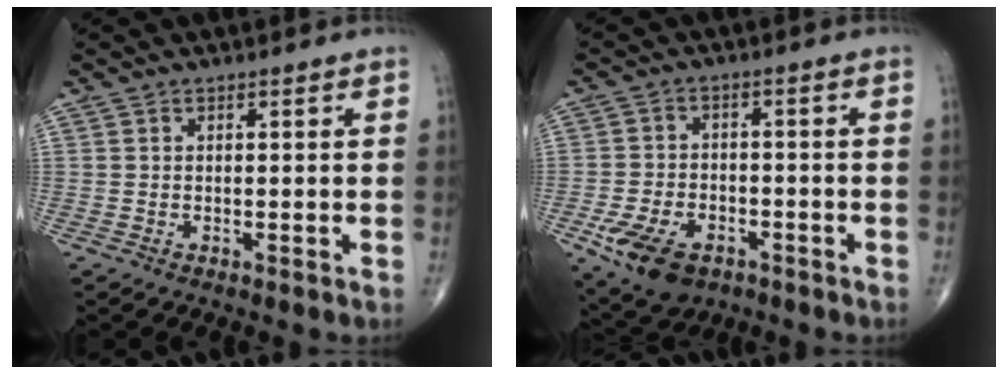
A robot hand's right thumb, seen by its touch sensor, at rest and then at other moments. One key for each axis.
{"total": 10.6, "fx": -5.2, "fy": 6.6, "fz": 6.6, "tx": -0.119, "ty": 0.016, "tz": -0.083}